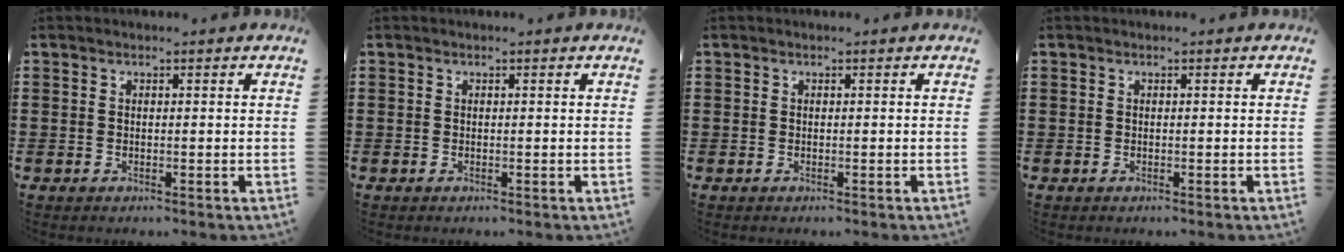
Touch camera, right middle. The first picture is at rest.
{"total": 0.0}
{"total": 0.0}
{"total": 0.0}